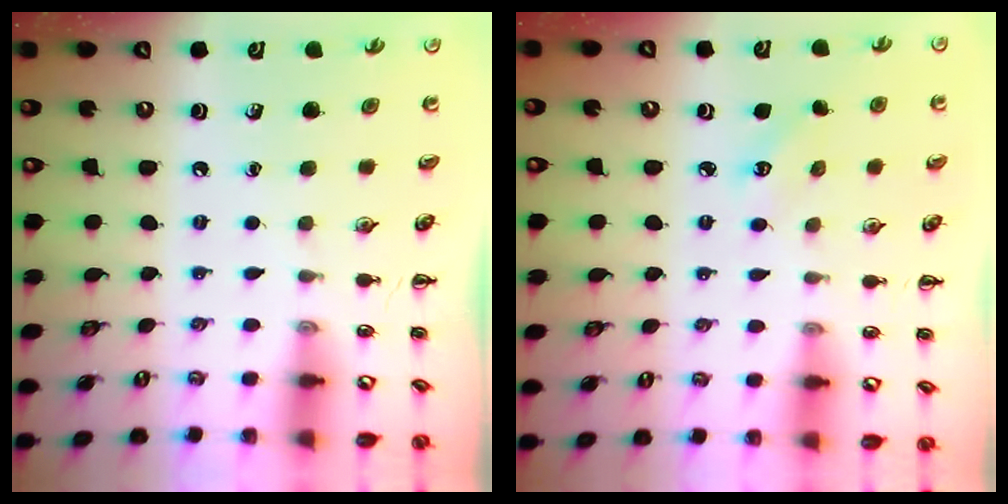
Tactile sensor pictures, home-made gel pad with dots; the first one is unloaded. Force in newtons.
{"total": 2.3, "press": 2.2, "slide": 0.6}